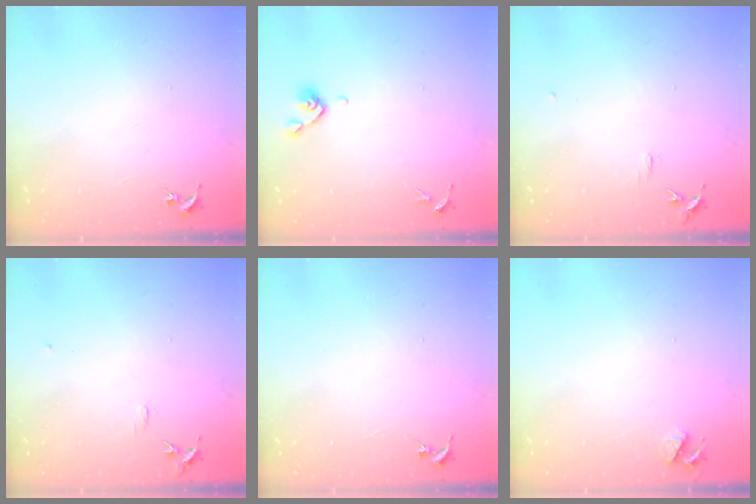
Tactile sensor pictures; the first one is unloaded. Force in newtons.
{"total": 5.5, "press": 5.3, "slide": 1.5}
{"total": 5.8, "press": 5.8, "slide": 0.6}
{"total": 5.8, "press": 5.8, "slide": 0.6}
{"total": 0.0}
{"total": 4.1, "press": 4.0, "slide": 0.6}